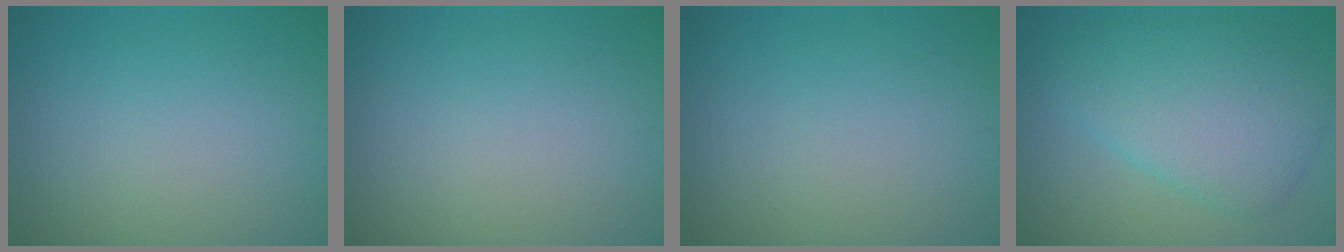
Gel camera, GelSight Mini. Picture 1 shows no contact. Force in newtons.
{"total": 0.0}
{"total": 0.0}
{"total": 6.8, "press": 6.8, "slide": 0.1}